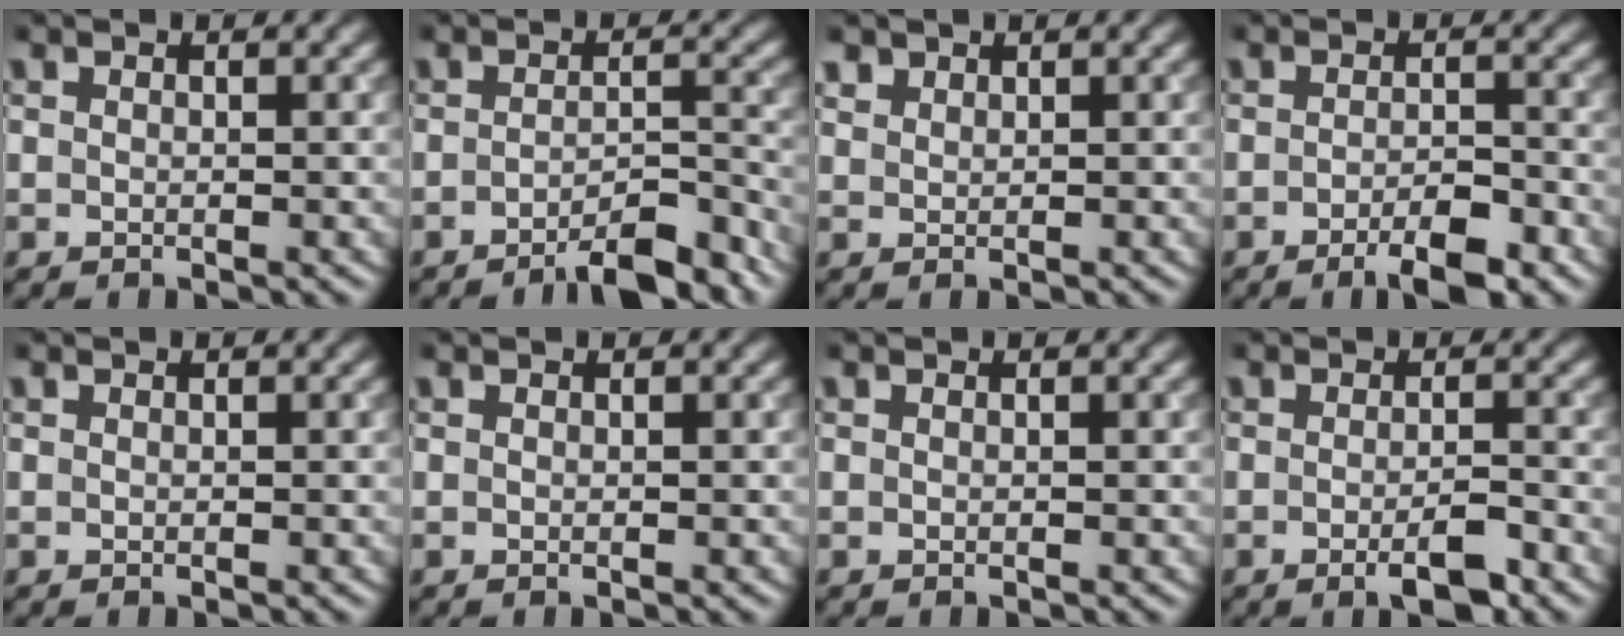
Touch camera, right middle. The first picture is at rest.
{"total": 4.7, "force": [-3.6, 1.0, 2.9], "torque": [-0.039, 0.008, -0.054]}
{"total": 1.1, "force": [1.0, 0.5, 0.1], "torque": [-0.003, 0.002, 0.023]}
{"total": 3.7, "force": [-2.2, 1.0, 2.8], "torque": [-0.049, -0.003, -0.035]}
{"total": 0.0}
{"total": 0.0}
{"total": 0.0}
{"total": 2.9, "force": [-1.5, 0.6, 2.4], "torque": [-0.039, -0.005, -0.024]}